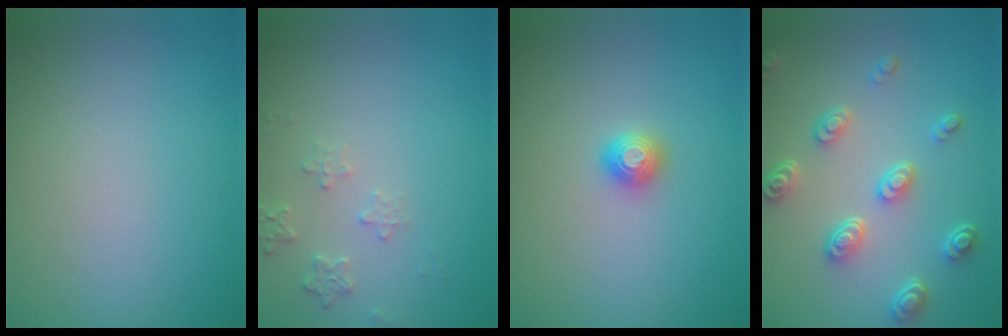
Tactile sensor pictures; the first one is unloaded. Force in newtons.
{"total": 1.6, "press": 1.6, "slide": 0.4}
{"total": 1.2, "press": 1.2, "slide": 0.2}
{"total": 4.5, "press": 3.4, "slide": 2.9}